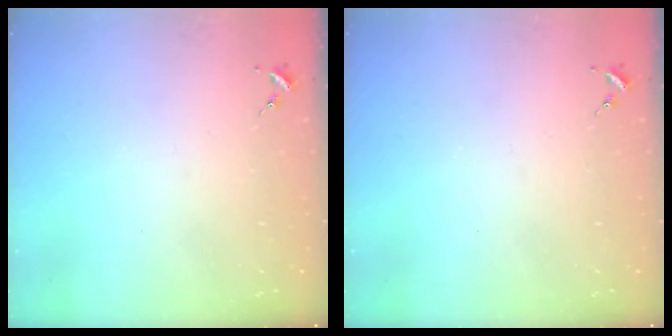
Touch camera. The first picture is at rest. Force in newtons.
{"total": 0.0}